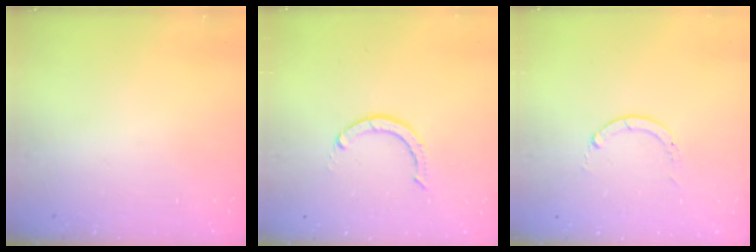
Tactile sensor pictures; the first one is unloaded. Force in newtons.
{"total": 4.1, "press": 4.0, "slide": 0.5}
{"total": 0.6, "press": 0.5, "slide": 0.1}